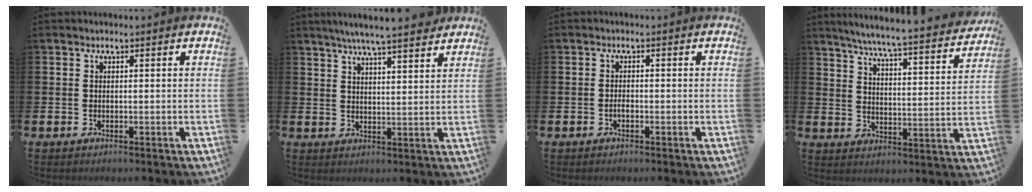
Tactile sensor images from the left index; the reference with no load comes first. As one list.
[{"total": 6.3, "force": [5.9, -0.1, 2.1], "torque": [-0.053, -0.027, 0.104]}, {"total": 1.0, "force": [-0.5, 0.5, 0.8], "torque": [-0.013, -0.003, -0.010]}, {"total": 6.6, "force": [6.1, -0.1, 2.6], "torque": [-0.067, -0.052, 0.100]}]